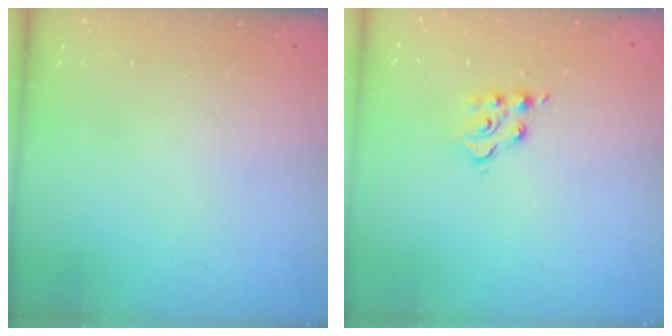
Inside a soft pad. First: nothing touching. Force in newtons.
{"total": 5.7, "press": 5.7, "slide": 0.2}